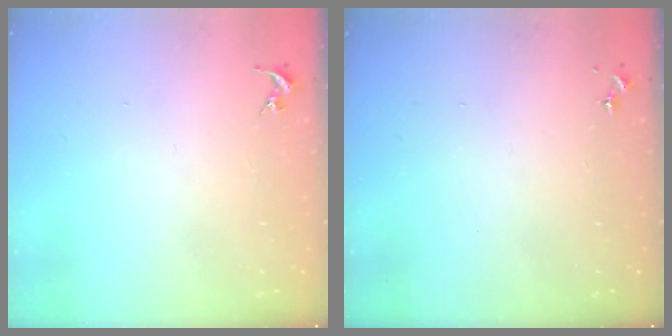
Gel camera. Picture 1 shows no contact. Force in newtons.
{"total": 0.0}